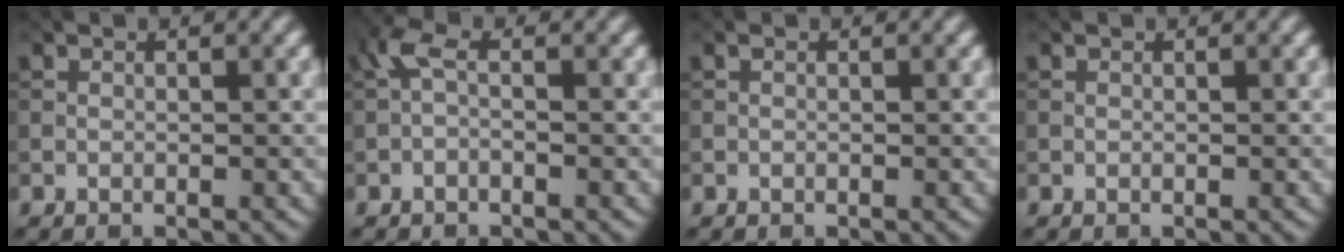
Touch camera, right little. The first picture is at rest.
{"total": 2.0, "force": [-0.3, 0.8, 1.8], "torque": [-0.041, 0.007, -0.012]}
{"total": 0.0}
{"total": 0.0}